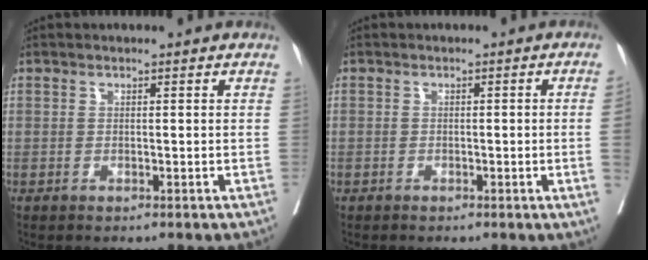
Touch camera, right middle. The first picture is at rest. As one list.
[{"total": 2.0, "force": [-0.5, -0.4, 1.9], "torque": [-0.028, 0.003, -0.006]}]